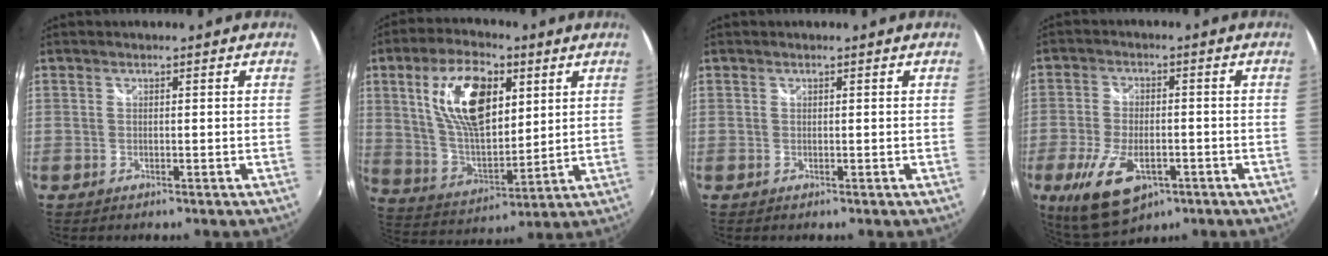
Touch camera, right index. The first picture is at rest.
{"total": 17.3, "force": [6.2, 8.4, 13.8], "torque": [-0.259, 0.014, 0.123]}
{"total": 0.0}
{"total": 12.8, "force": [-5.8, 6.4, 9.5], "torque": [-0.208, -0.033, -0.096]}